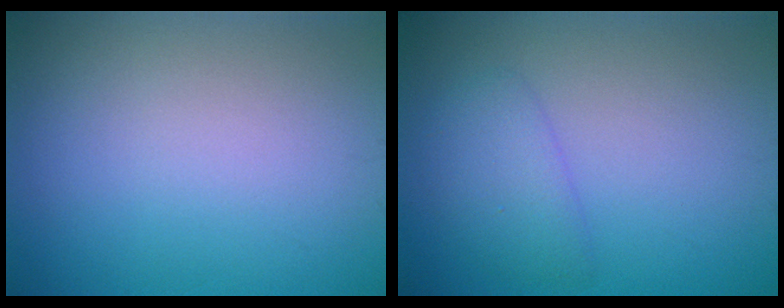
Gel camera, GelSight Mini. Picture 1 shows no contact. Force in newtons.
{"total": 2.2, "press": 2.2, "slide": 0.1}